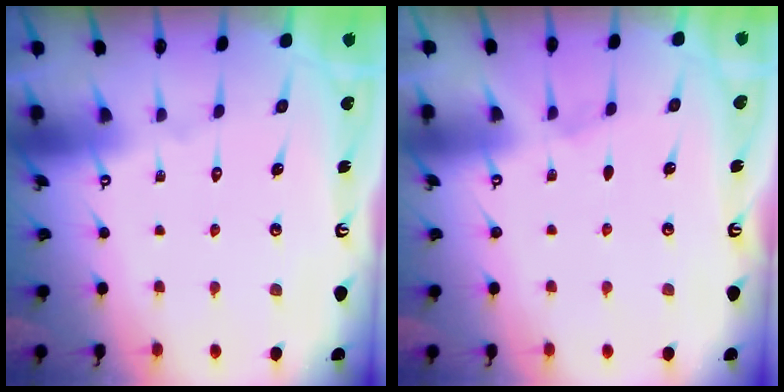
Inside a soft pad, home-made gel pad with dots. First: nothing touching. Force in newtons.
{"total": 4.3, "press": 3.4, "slide": 2.5}